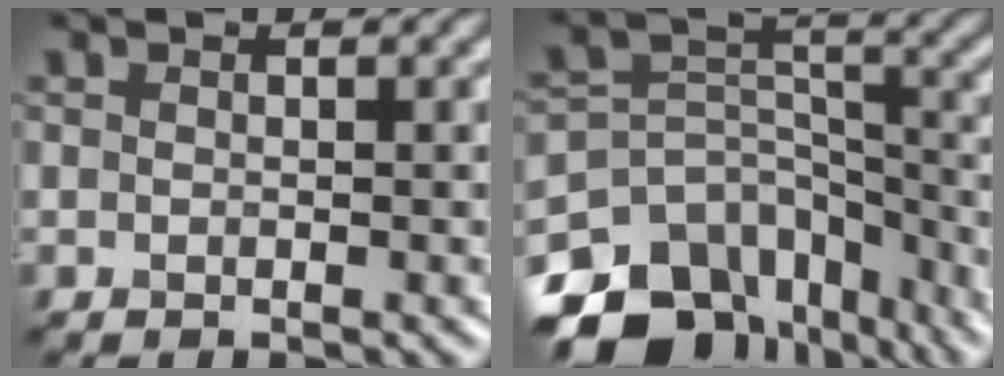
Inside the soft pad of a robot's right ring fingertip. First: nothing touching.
{"total": 13.3, "force": [-9.9, 7.9, 4.2], "torque": [-0.089, -0.005, -0.140]}